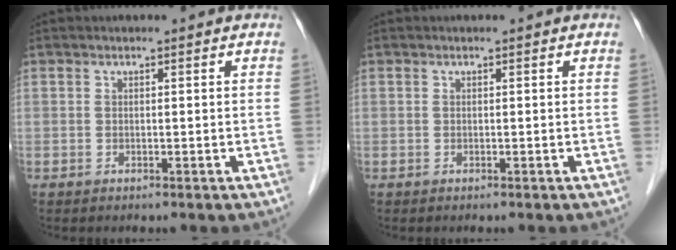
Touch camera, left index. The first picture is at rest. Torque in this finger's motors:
{"motor_torque": [0.00, 0.00, 0.00, 0.00]}